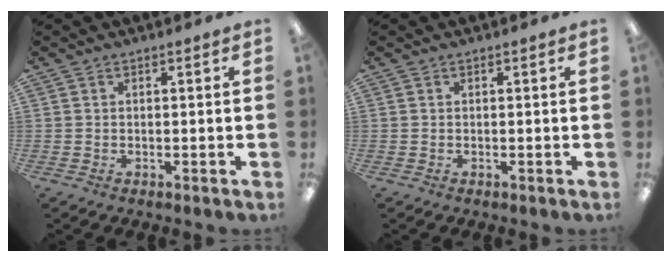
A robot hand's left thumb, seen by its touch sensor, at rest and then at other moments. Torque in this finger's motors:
{"motor_torque": [-0.01, -0.01, 0.04, -0.02, 0.00]}